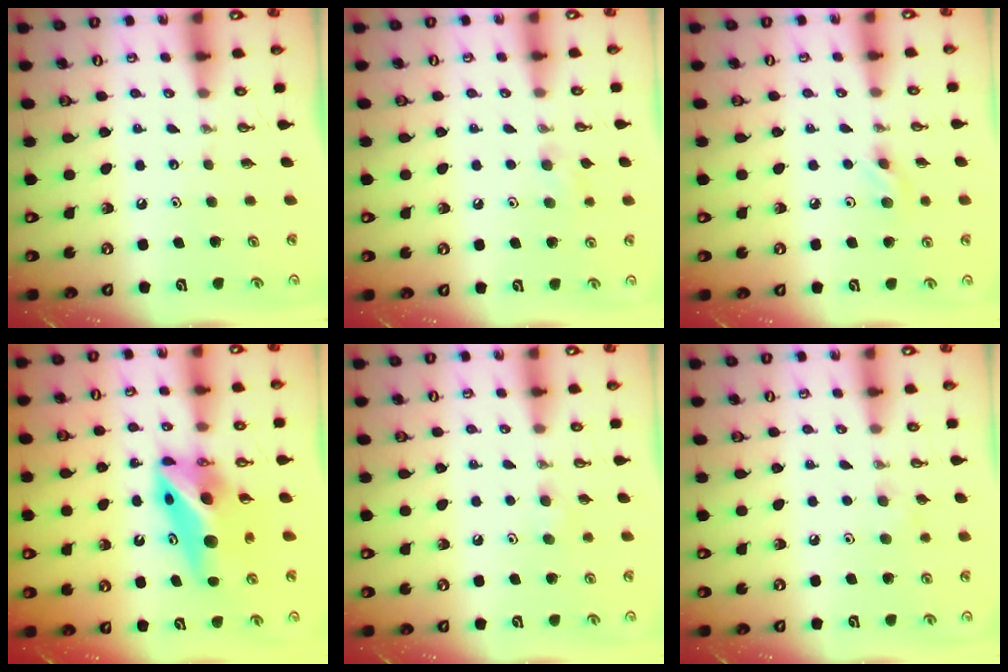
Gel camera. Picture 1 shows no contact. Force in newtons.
{"total": 8.2, "press": 7.5, "slide": 3.1}
{"total": 6.1, "press": 5.9, "slide": 1.7}
{"total": 12.1, "press": 11.6, "slide": 3.3}
{"total": 3.9, "press": 3.6, "slide": 1.3}
{"total": 6.4, "press": 5.7, "slide": 2.9}